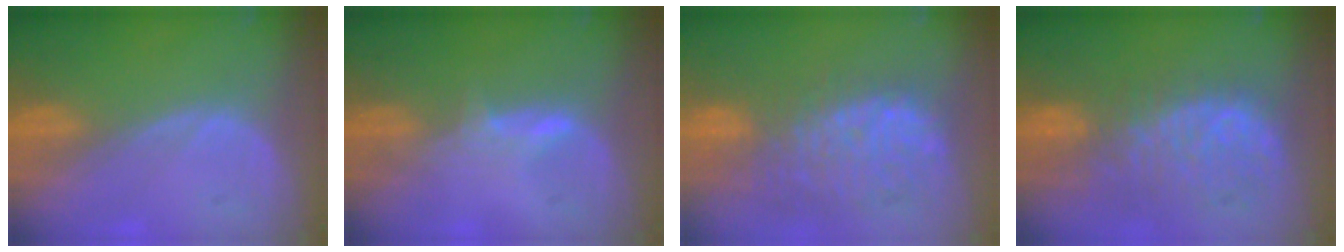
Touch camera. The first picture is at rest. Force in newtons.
{"total": 2.6, "press": 2.5, "slide": 0.3}
{"total": 11.5, "press": 10.5, "slide": 4.8}
{"total": 10.8, "press": 9.4, "slide": 5.3}